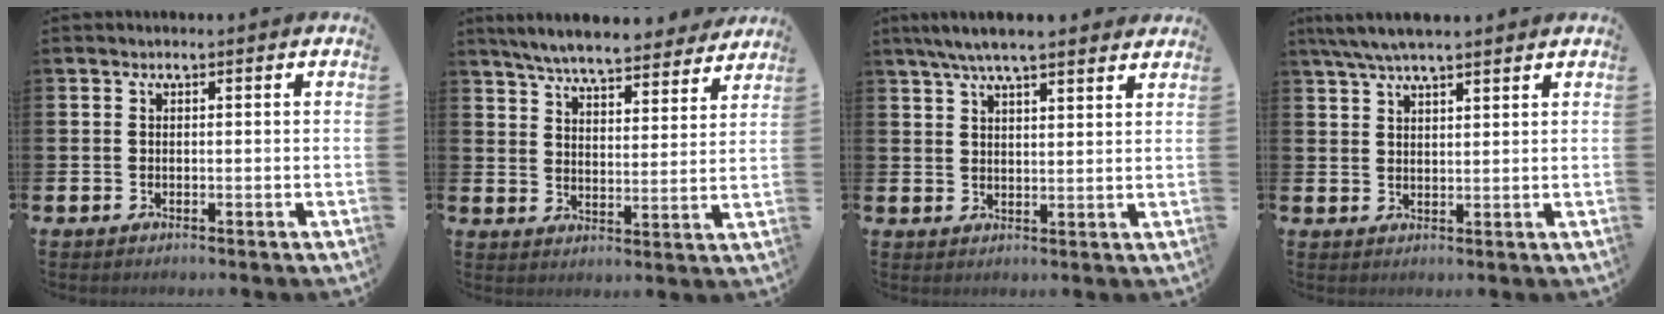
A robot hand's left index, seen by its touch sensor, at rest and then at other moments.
{"total": 6.9, "force": [6.6, 0.8, 1.9], "torque": [-0.059, -0.041, 0.116]}
{"total": 5.9, "force": [5.3, 0.7, 2.4], "torque": [-0.062, -0.011, 0.097]}
{"total": 5.5, "force": [4.8, 0.9, 2.6], "torque": [-0.061, -0.008, 0.087]}